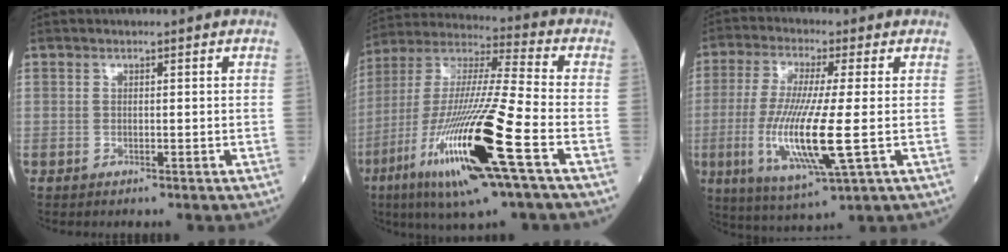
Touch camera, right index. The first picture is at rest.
{"total": 22.1, "force": [-8.8, 1.0, 20.2], "torque": [-0.420, -0.039, -0.168]}
{"total": 14.0, "force": [-2.2, 1.0, 13.8], "torque": [-0.290, -0.026, -0.042]}